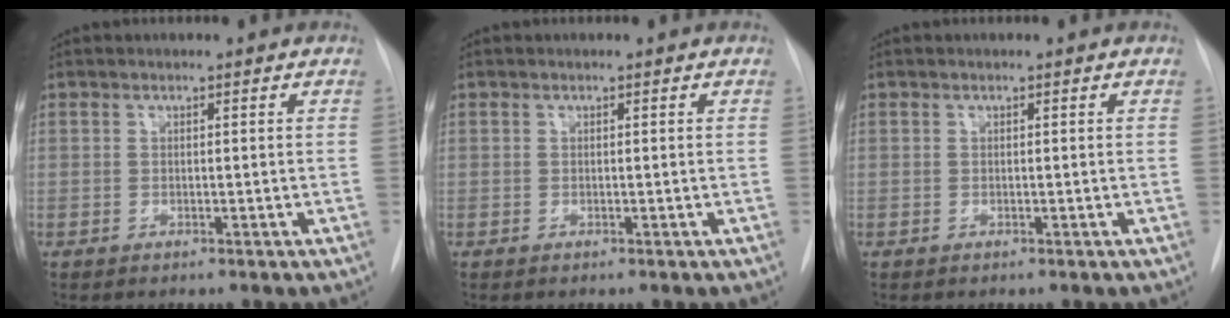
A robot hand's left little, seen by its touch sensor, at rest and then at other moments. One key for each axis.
{"total": 0.0}
{"total": 0.0}